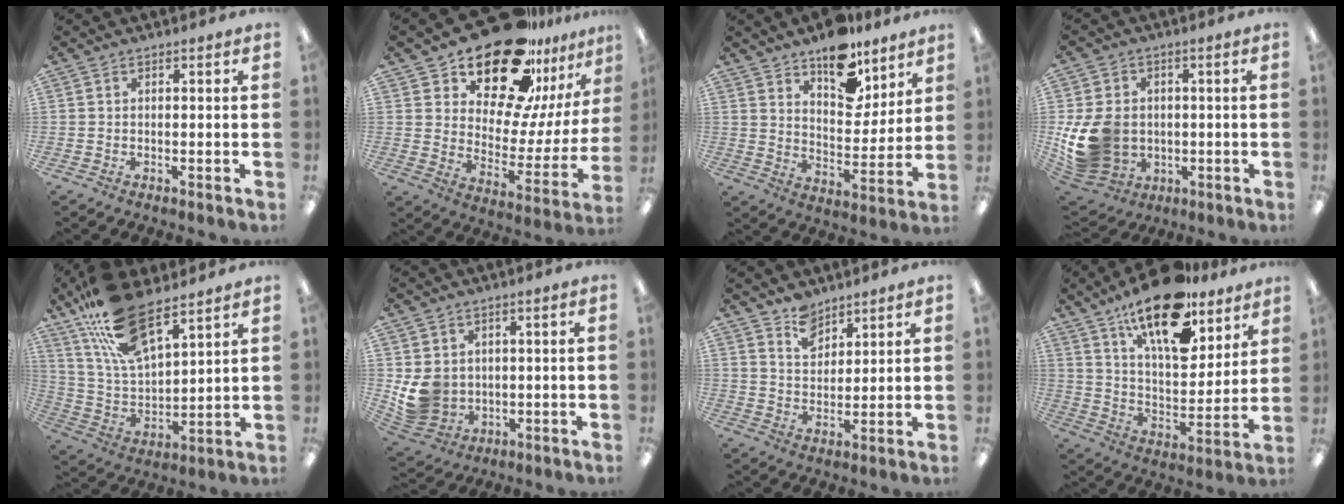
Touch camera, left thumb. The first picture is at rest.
{"total": 23.5, "force": [18.5, 9.8, 10.6], "torque": [-0.168, -0.134, 0.323]}
{"total": 13.1, "force": [10.1, 6.4, 5.4], "torque": [-0.070, -0.069, 0.183]}
{"total": 14.3, "force": [-1.1, 11.8, 8.0], "torque": [-0.177, 0.003, -0.013]}
{"total": 19.1, "force": [13.2, 7.8, 11.4], "torque": [-0.234, -0.058, 0.236]}
{"total": 8.8, "force": [0.8, 8.1, 3.5], "torque": [-0.088, 0.000, 0.025]}
{"total": 7.0, "force": [5.7, 3.8, 1.6], "torque": [-0.028, -0.029, 0.106]}
{"total": 20.0, "force": [13.9, 8.1, 12.0], "torque": [-0.200, -0.078, 0.237]}